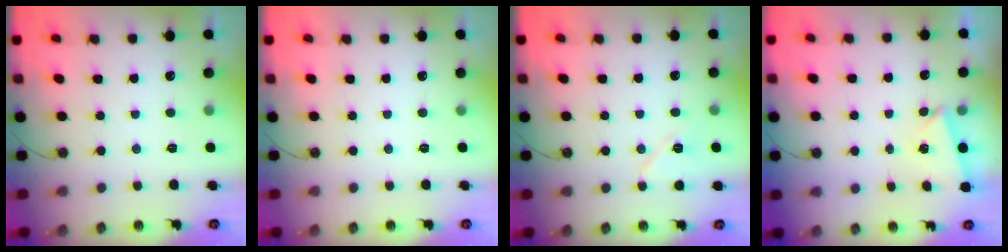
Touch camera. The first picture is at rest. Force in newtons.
{"total": 0.0}
{"total": 6.8, "press": 6.8, "slide": 0.3}
{"total": 2.8, "press": 1.5, "slide": 2.3}